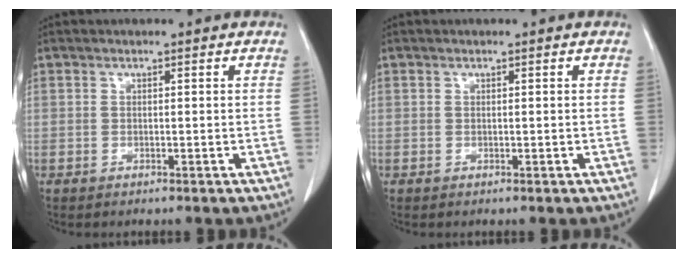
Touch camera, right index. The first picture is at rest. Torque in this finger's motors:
{"motor_torque": [-0.01, -0.01, 0.00, 0.00]}